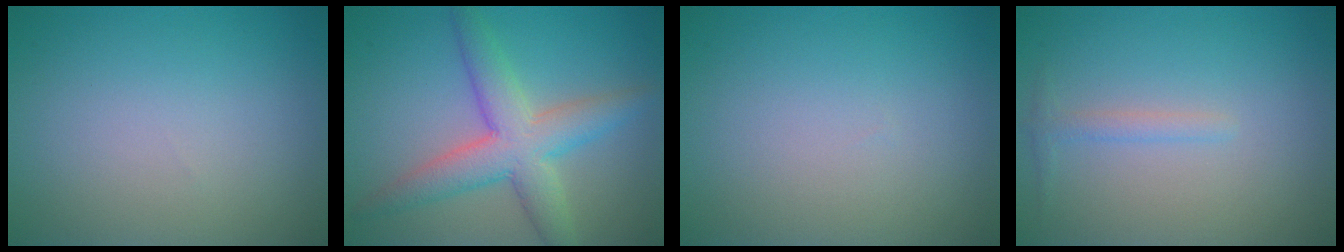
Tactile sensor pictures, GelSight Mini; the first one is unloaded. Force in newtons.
{"total": 5.8, "press": 5.8, "slide": 0.1}
{"total": 0.0}
{"total": 1.1, "press": 1.1, "slide": 0.0}